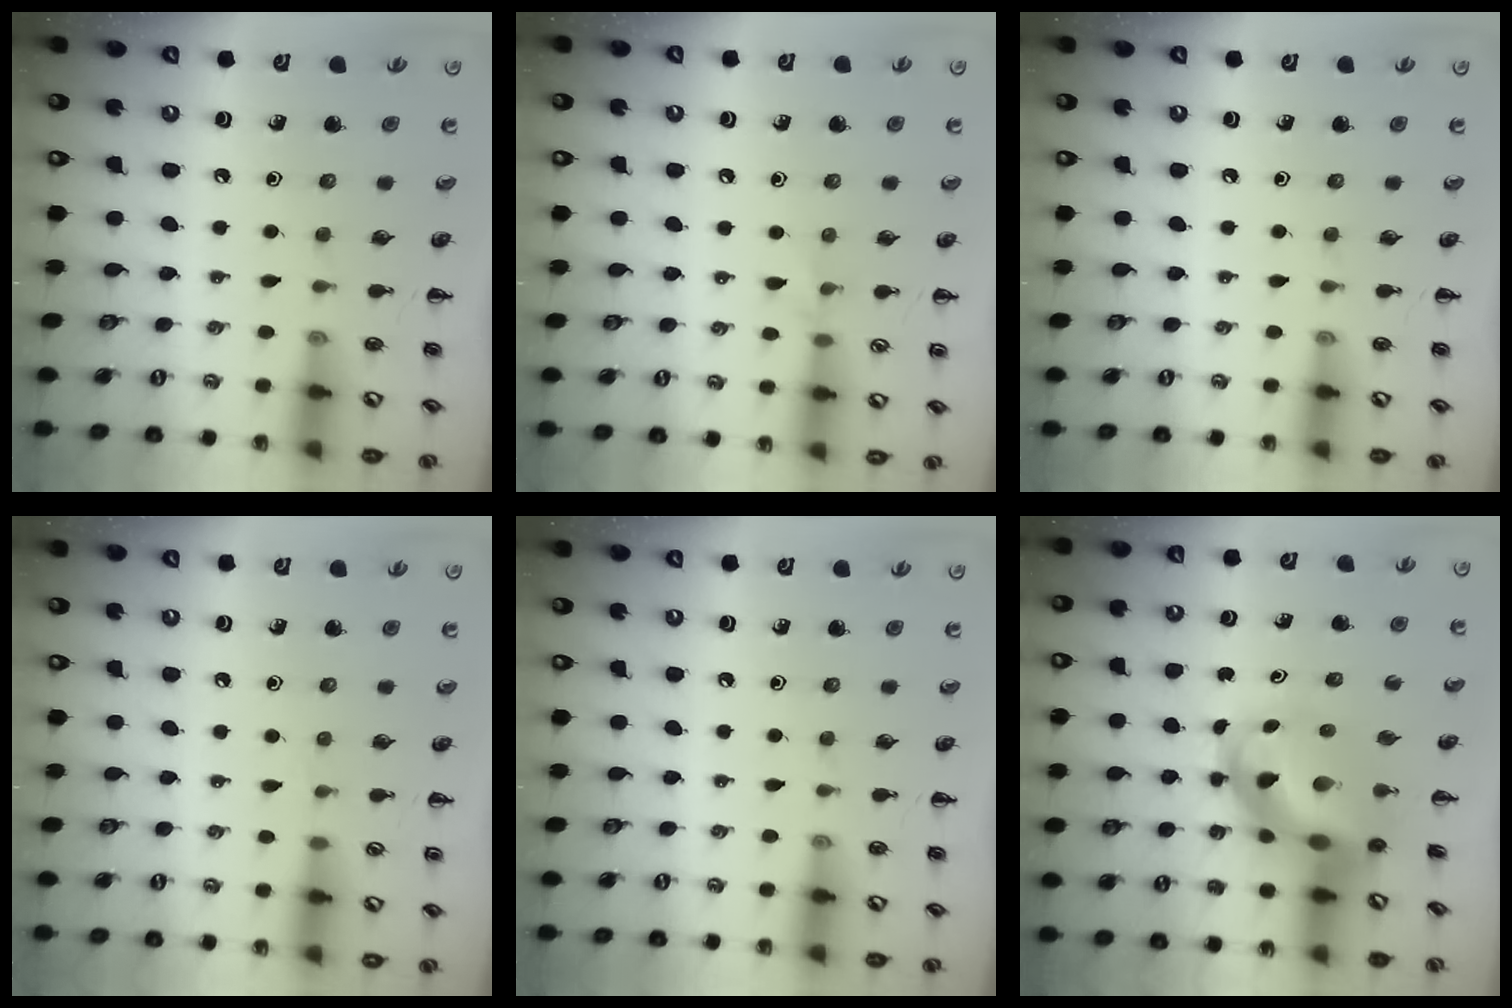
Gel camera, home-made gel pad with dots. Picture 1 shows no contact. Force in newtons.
{"total": 4.6, "press": 4.4, "slide": 1.5}
{"total": 0.0}
{"total": 3.0, "press": 2.8, "slide": 1.0}
{"total": 0.0}
{"total": 7.3, "press": 7.0, "slide": 2.1}